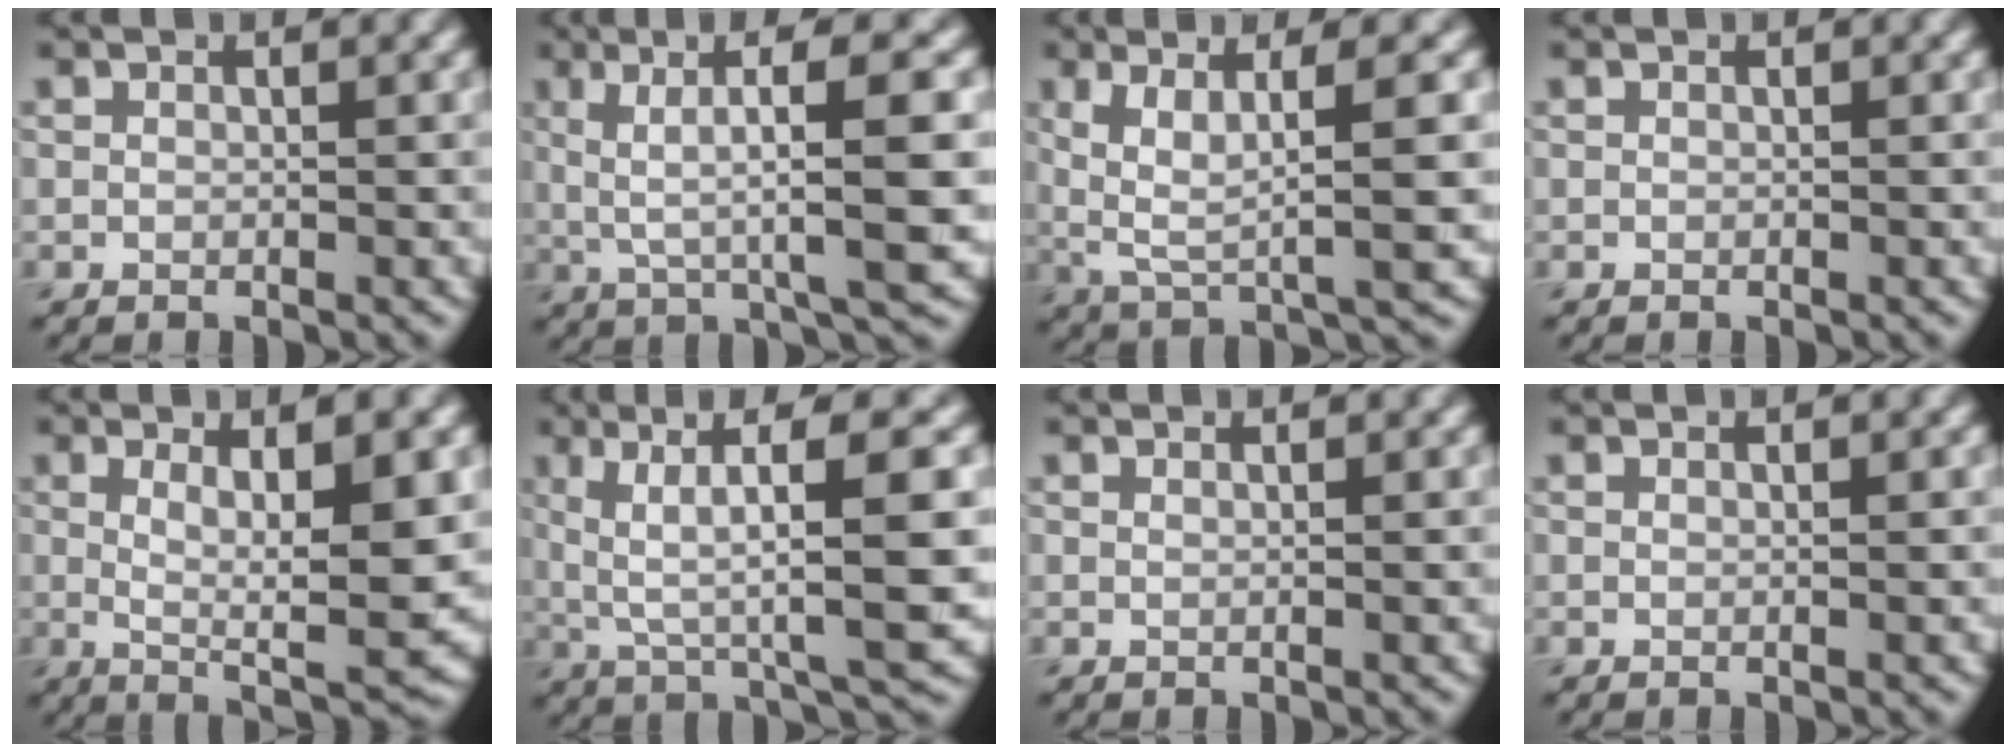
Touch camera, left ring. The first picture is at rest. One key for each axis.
{"total": 8.7, "fx": 1.0, "fy": 1.7, "fz": 8.4, "tx": -0.132, "ty": 0.010, "tz": 0.019}
{"total": 6.7, "fx": 1.2, "fy": 1.6, "fz": 6.4, "tx": -0.119, "ty": 0.003, "tz": 0.024}
{"total": 0.0}
{"total": 8.2, "fx": 0.4, "fy": 1.9, "fz": 8.0, "tx": -0.122, "ty": -0.004, "tz": 0.009}
{"total": 9.9, "fx": 1.8, "fy": 2.3, "fz": 9.5, "tx": -0.151, "ty": 0.006, "tz": 0.036}
{"total": 0.9, "fx": 0.5, "fy": 0.4, "fz": 0.7, "tx": -0.004, "ty": -0.001, "tz": -0.003}
{"total": 1.0, "fx": 0.3, "fy": 0.4, "fz": 0.8, "tx": -0.006, "ty": 0.002, "tz": -0.003}